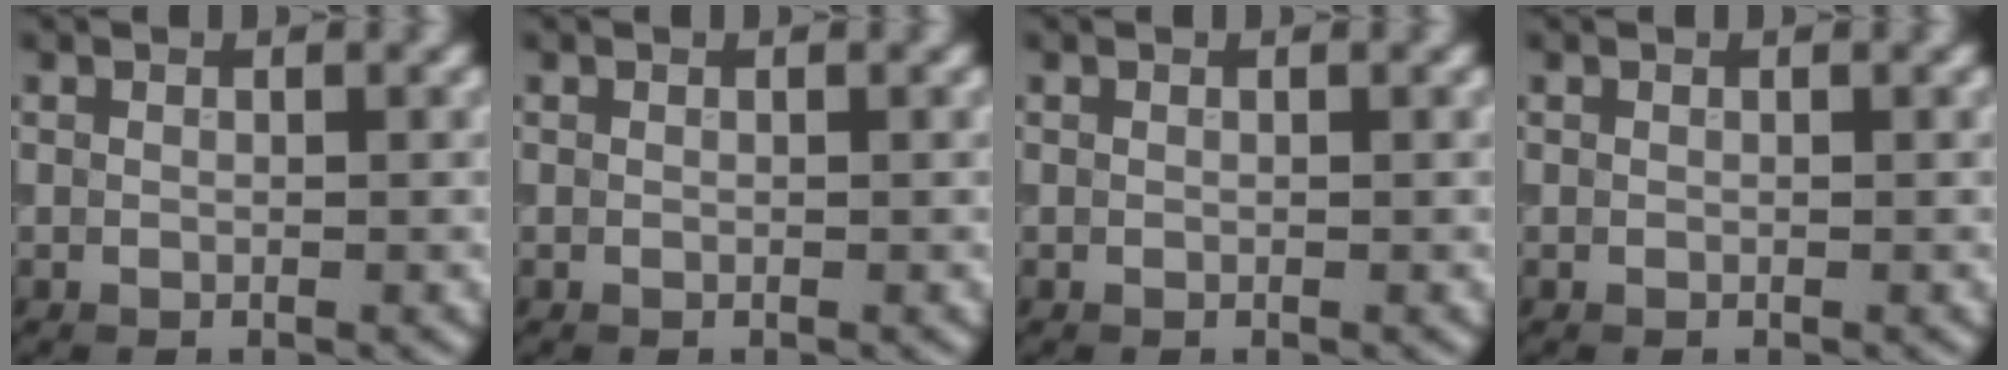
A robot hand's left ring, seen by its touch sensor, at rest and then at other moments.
{"total": 0.0}
{"total": 0.0}
{"total": 0.0}